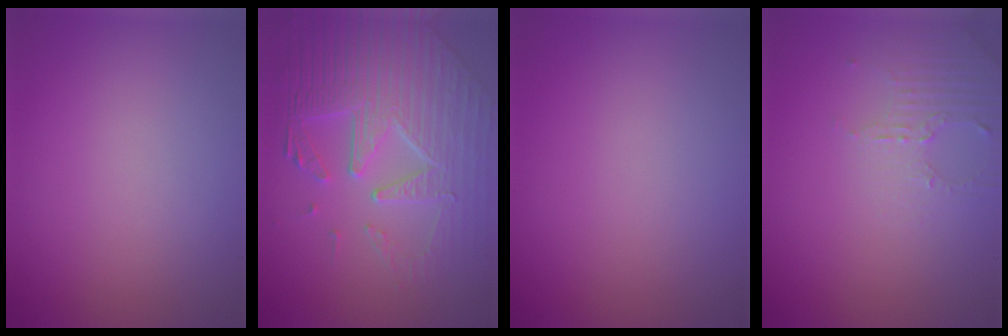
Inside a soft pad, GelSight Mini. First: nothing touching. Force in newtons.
{"total": 8.7, "press": 5.9, "slide": 6.3}
{"total": 0.0}
{"total": 2.6, "press": 2.5, "slide": 0.7}